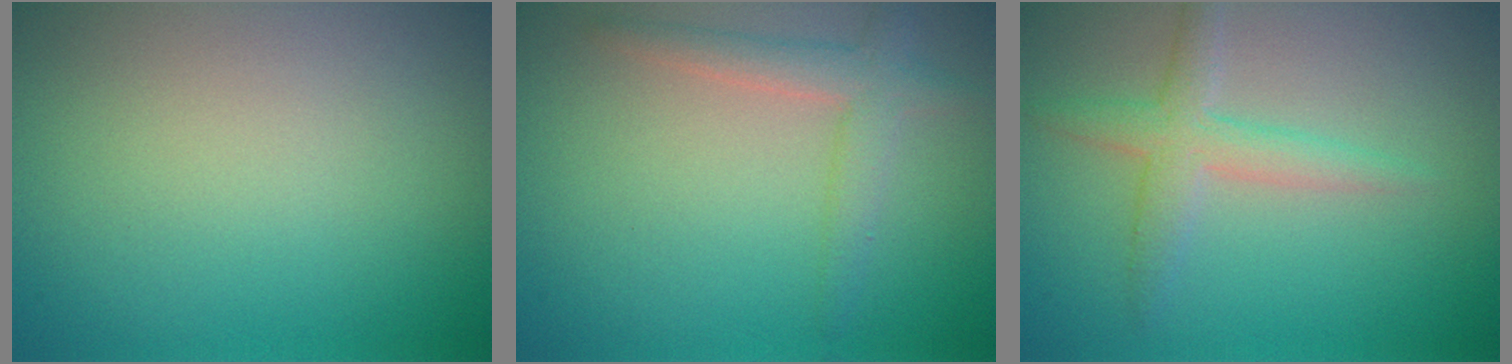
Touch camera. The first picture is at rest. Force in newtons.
{"total": 2.8, "press": 2.8, "slide": 0.1}
{"total": 2.8, "press": 2.8, "slide": 0.1}